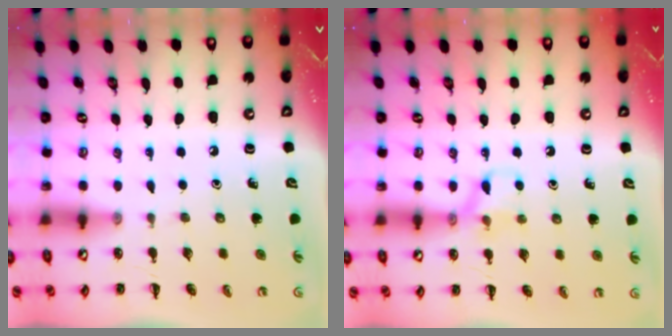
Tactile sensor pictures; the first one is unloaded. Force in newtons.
{"total": 8.0, "press": 7.9, "slide": 1.1}